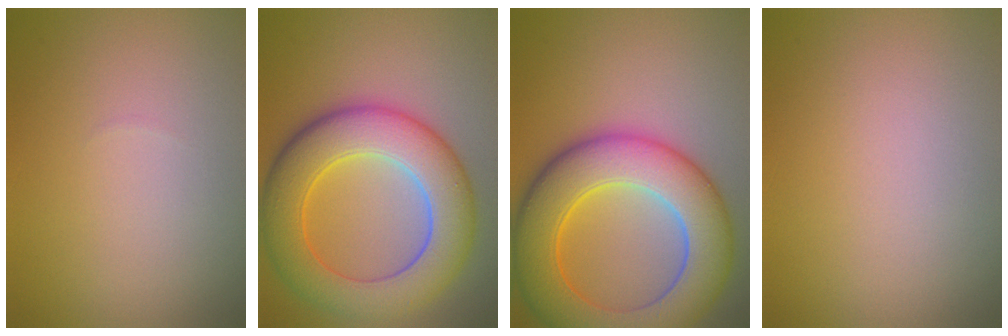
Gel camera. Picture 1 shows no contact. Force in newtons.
{"total": 9.1, "press": 9.1, "slide": 0.3}
{"total": 10.6, "press": 10.6, "slide": 0.2}
{"total": 0.0}